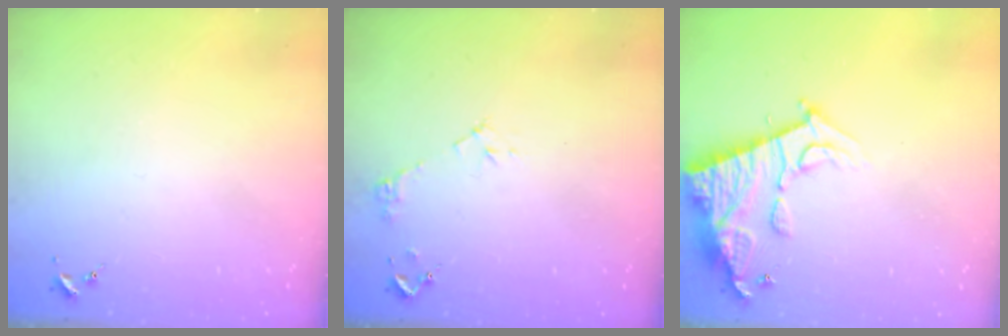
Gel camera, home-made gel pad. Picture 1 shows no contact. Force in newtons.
{"total": 6.4, "press": 6.4, "slide": 0.6}
{"total": 15.0, "press": 14.9, "slide": 1.6}